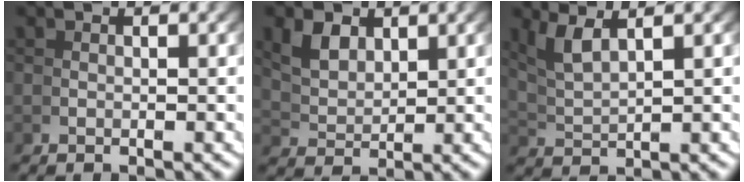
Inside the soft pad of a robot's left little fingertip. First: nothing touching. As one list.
[{"total": 3.1, "force": [1.9, 1.6, 1.7], "torque": [-0.045, -0.009, 0.049]}, {"total": 3.2, "force": [2.2, 0.7, 2.1], "torque": [-0.051, 0.001, 0.050]}]